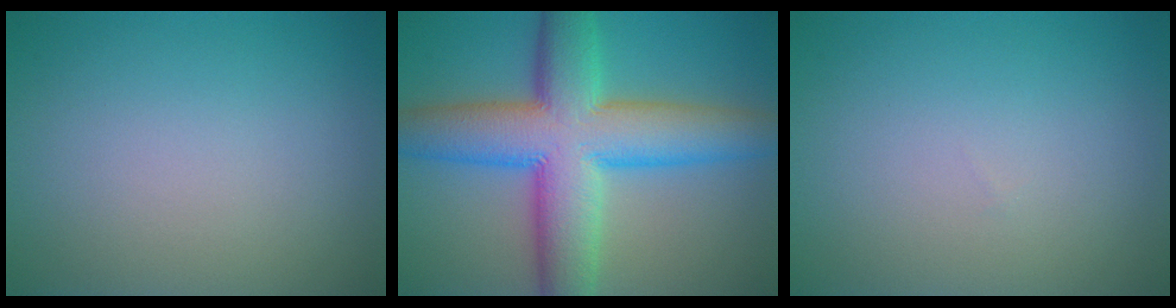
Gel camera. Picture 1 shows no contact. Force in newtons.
{"total": 11.7, "press": 11.7, "slide": 0.2}
{"total": 0.0}